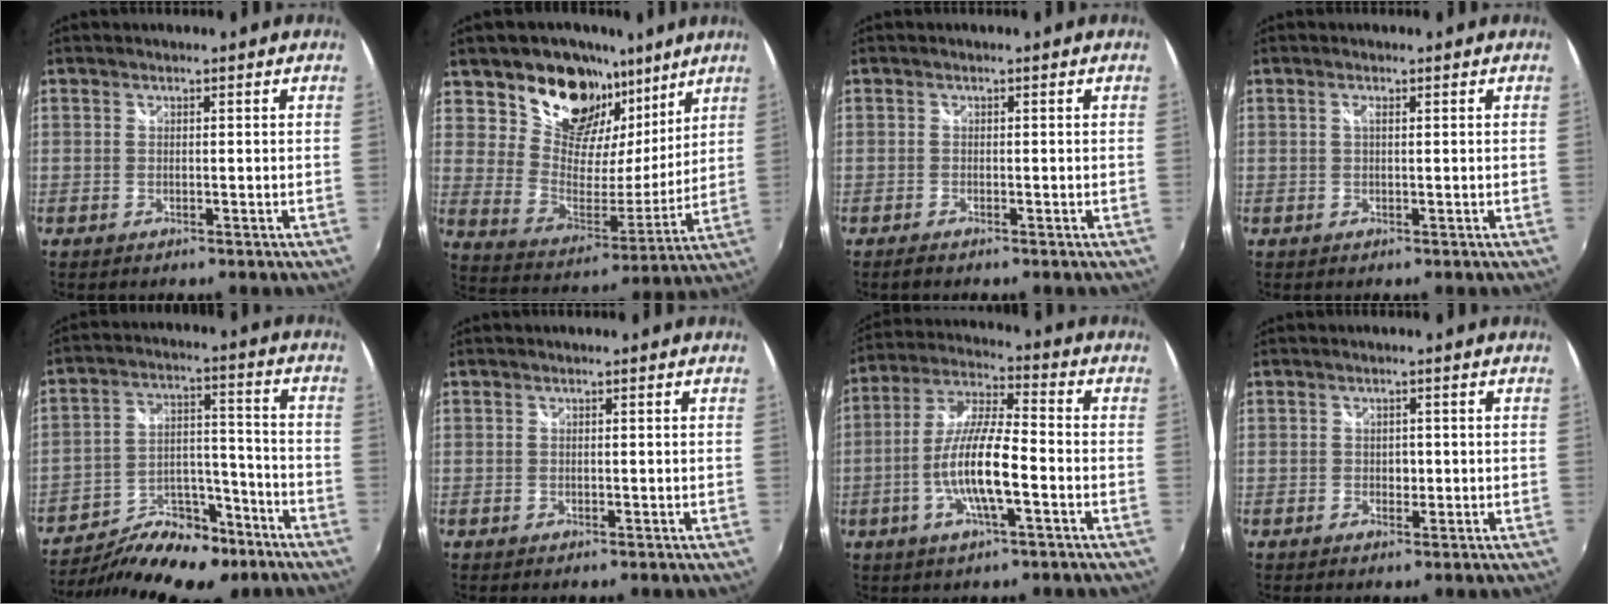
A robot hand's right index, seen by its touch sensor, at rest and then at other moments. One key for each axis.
{"total": 19.2, "fx": 12.3, "fy": 12.0, "fz": 8.6, "tx": -0.161, "ty": 0.008, "tz": 0.219}
{"total": 1.0, "fx": -0.9, "fy": 0.3, "fz": 0.4, "tx": -0.010, "ty": -0.006, "tz": -0.021}
{"total": 0.8, "fx": 0.3, "fy": 0.1, "fz": 0.7, "tx": -0.015, "ty": 0.001, "tz": 0.003}
{"total": 18.4, "fx": -13.7, "fy": 8.4, "fz": 9.0, "tx": -0.178, "ty": 0.011, "tz": -0.211}
{"total": 0.0}
{"total": 12.4, "fx": -3.9, "fy": 2.4, "fz": 11.5, "tx": -0.236, "ty": -0.002, "tz": -0.074}
{"total": 1.4, "fx": -0.2, "fy": 1.3, "fz": 0.7, "tx": -0.008, "ty": 0.000, "tz": -0.004}